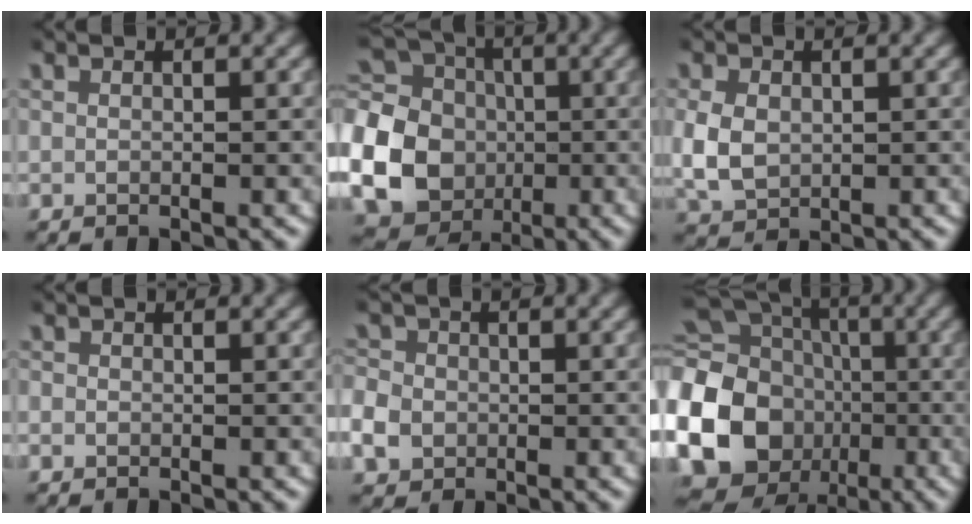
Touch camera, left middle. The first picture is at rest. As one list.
[{"total": 22.9, "force": [-3.9, 21.2, 7.6], "torque": [-0.229, -0.082, -0.064]}, {"total": 4.6, "force": [-0.3, 3.9, 2.5], "torque": [-0.072, -0.013, 0.005]}, {"total": 0.6, "force": [-0.3, 0.6, 0.0], "torque": [-0.004, -0.004, -0.006]}, {"total": 4.1, "force": [-0.8, 3.7, 1.4], "torque": [-0.046, -0.007, -0.017]}, {"total": 19.6, "force": [-3.5, 17.9, 7.4], "torque": [-0.195, -0.058, -0.066]}]